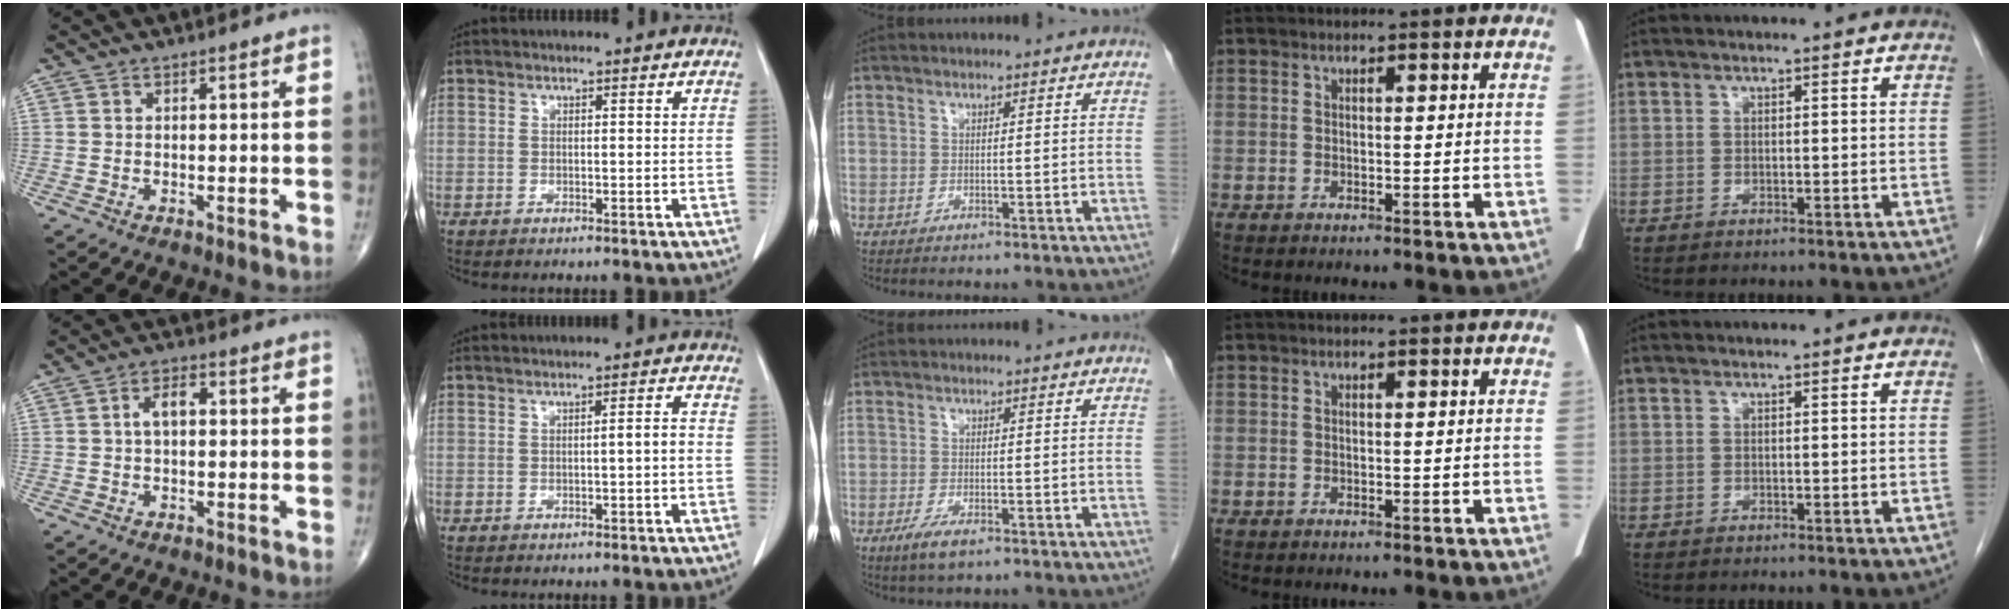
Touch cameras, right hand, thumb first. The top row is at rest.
{"thumb": {"total": 4.0, "force": [0.4, 2.2, 3.4], "torque": [-0.061, 0.013, 0.003]}, "index": {"total": 1.5, "force": [-0.5, 0.0, 1.4], "torque": [-0.020, 0.003, -0.007]}, "middle": {"total": 3.2, "force": [-1.9, 0.8, 2.5], "torque": [-0.054, -0.007, -0.032]}}